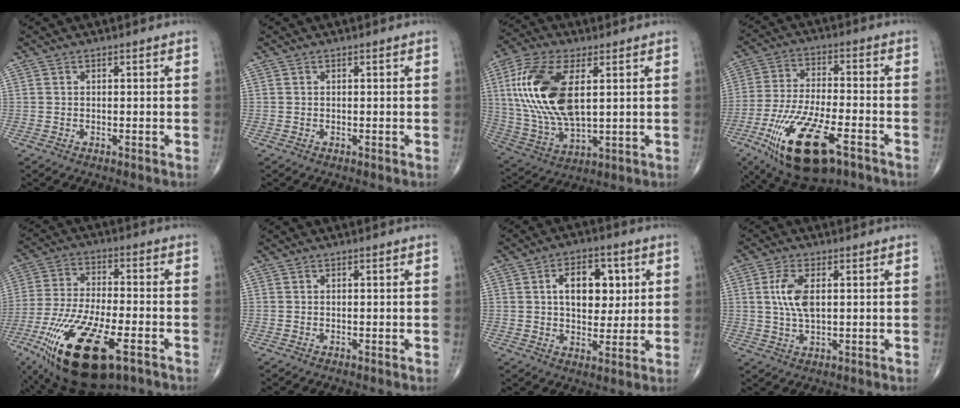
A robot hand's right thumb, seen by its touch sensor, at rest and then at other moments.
{"total": 0.0}
{"total": 18.9, "force": [3.9, 9.0, 16.2], "torque": [-0.341, -0.010, 0.078]}
{"total": 19.4, "force": [-9.2, 7.1, 15.5], "torque": [-0.318, 0.011, -0.154]}
{"total": 23.0, "force": [-11.0, 8.8, 18.2], "torque": [-0.375, 0.007, -0.184]}
{"total": 0.0}
{"total": 10.8, "force": [2.5, 6.7, 8.1], "torque": [-0.076, -0.004, 0.039]}
{"total": 6.4, "force": [1.2, 2.9, 5.6], "torque": [-0.120, -0.002, 0.022]}